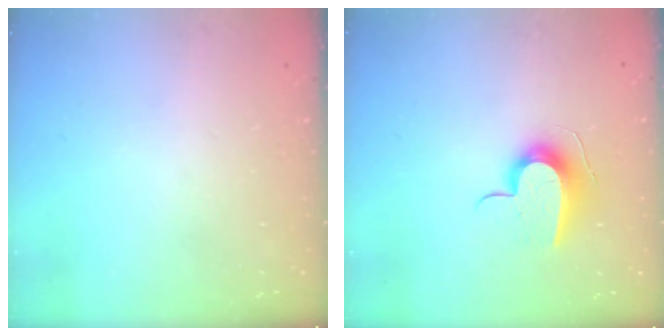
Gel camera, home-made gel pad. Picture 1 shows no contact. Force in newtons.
{"total": 10.8, "press": 10.8, "slide": 0.2}